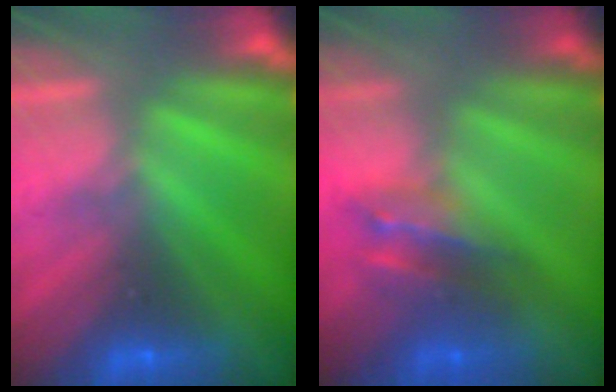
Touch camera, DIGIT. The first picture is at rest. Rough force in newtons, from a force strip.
{"total": 2.9}